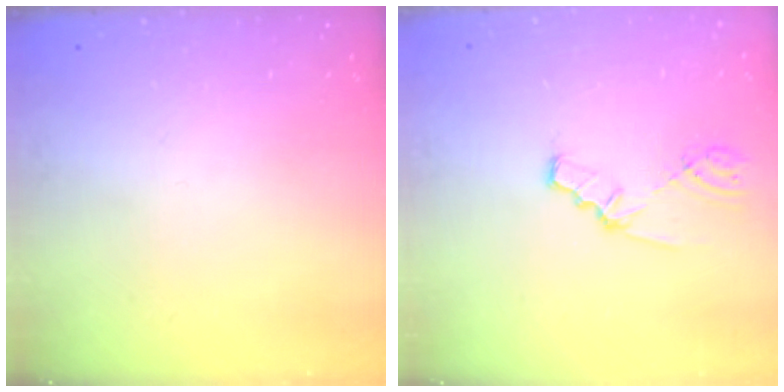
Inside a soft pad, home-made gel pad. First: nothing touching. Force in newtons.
{"total": 1.6, "press": 1.6, "slide": 0.3}